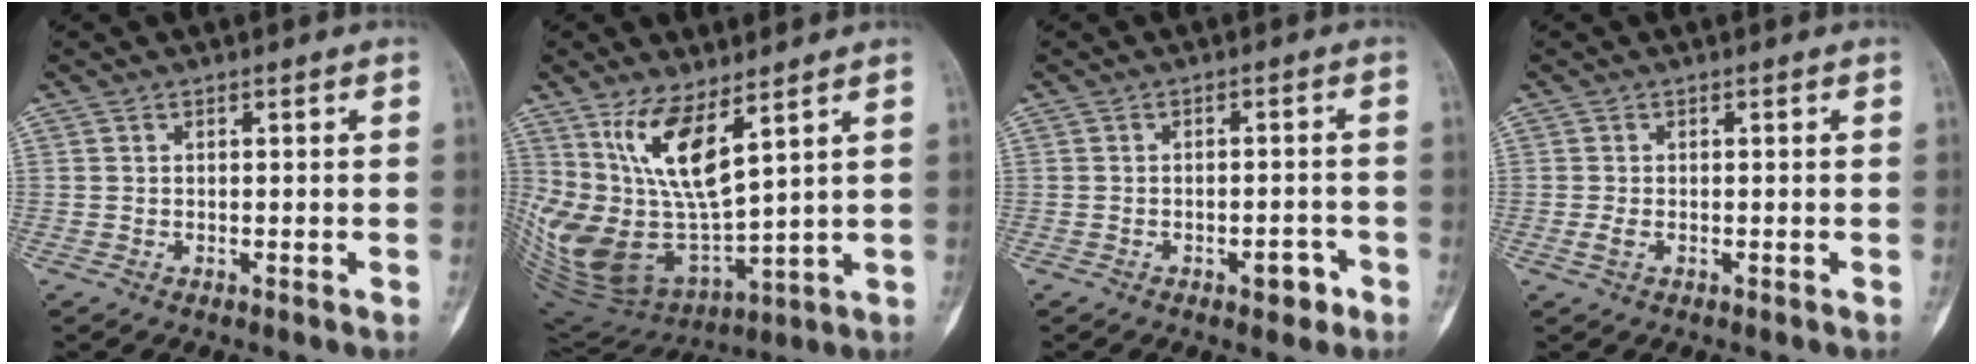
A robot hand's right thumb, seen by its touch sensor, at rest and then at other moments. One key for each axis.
{"total": 19.8, "fx": 7.5, "fy": 8.0, "fz": 16.5, "tx": -0.330, "ty": -0.053, "tz": 0.169}
{"total": 3.6, "fx": -2.0, "fy": 1.8, "fz": 2.5, "tx": -0.020, "ty": 0.017, "tz": -0.023}
{"total": 1.4, "fx": -0.4, "fy": 0.7, "fz": 1.1, "tx": -0.030, "ty": -0.003, "tz": -0.010}